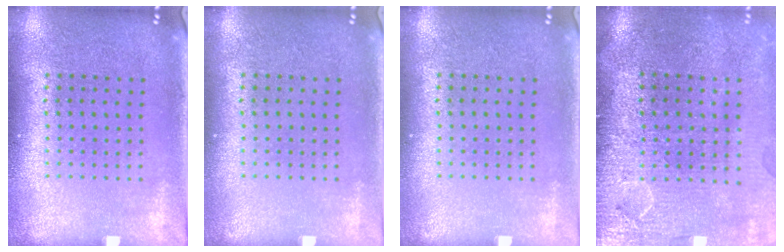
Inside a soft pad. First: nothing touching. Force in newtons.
{"total": 0.0}
{"total": 0.0}
{"total": 4.3, "press": 3.7, "slide": 2.2}